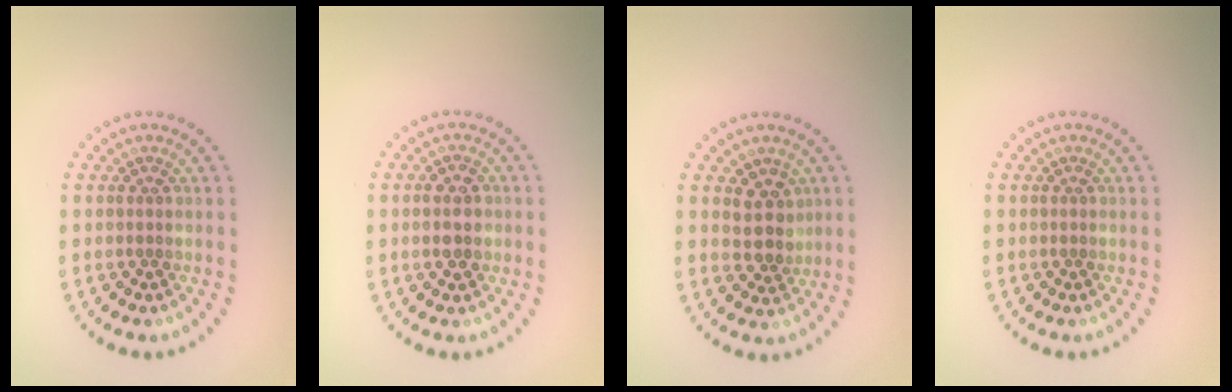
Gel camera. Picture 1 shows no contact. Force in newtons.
{"total": 2.3, "press": 2.3, "slide": 0.3}
{"total": 2.9, "press": 2.6, "slide": 1.2}
{"total": 0.0}